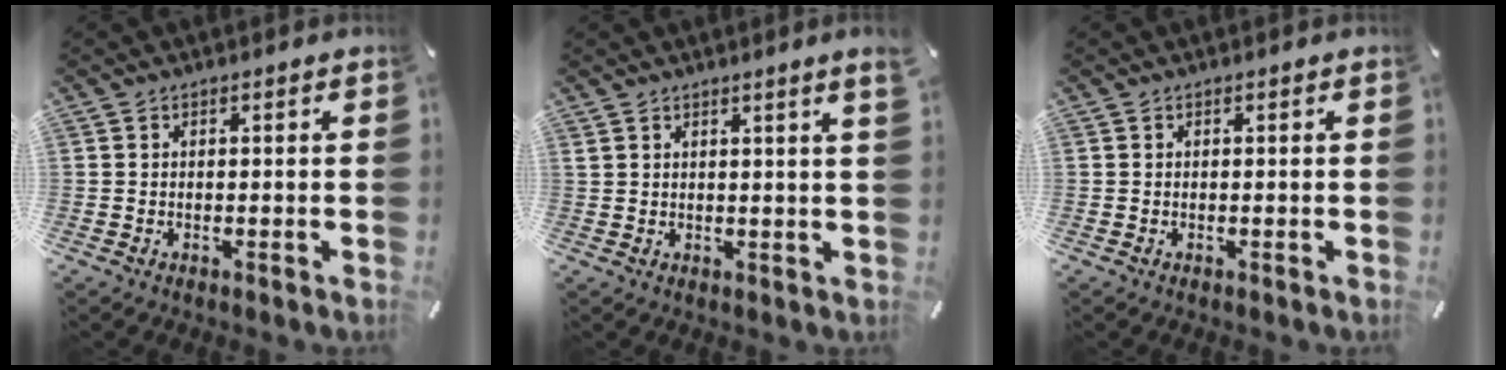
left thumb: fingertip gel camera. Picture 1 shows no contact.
{"total": 2.6, "force": [1.7, -0.2, 2.0], "torque": [-0.031, -0.007, 0.028]}
{"total": 0.0}